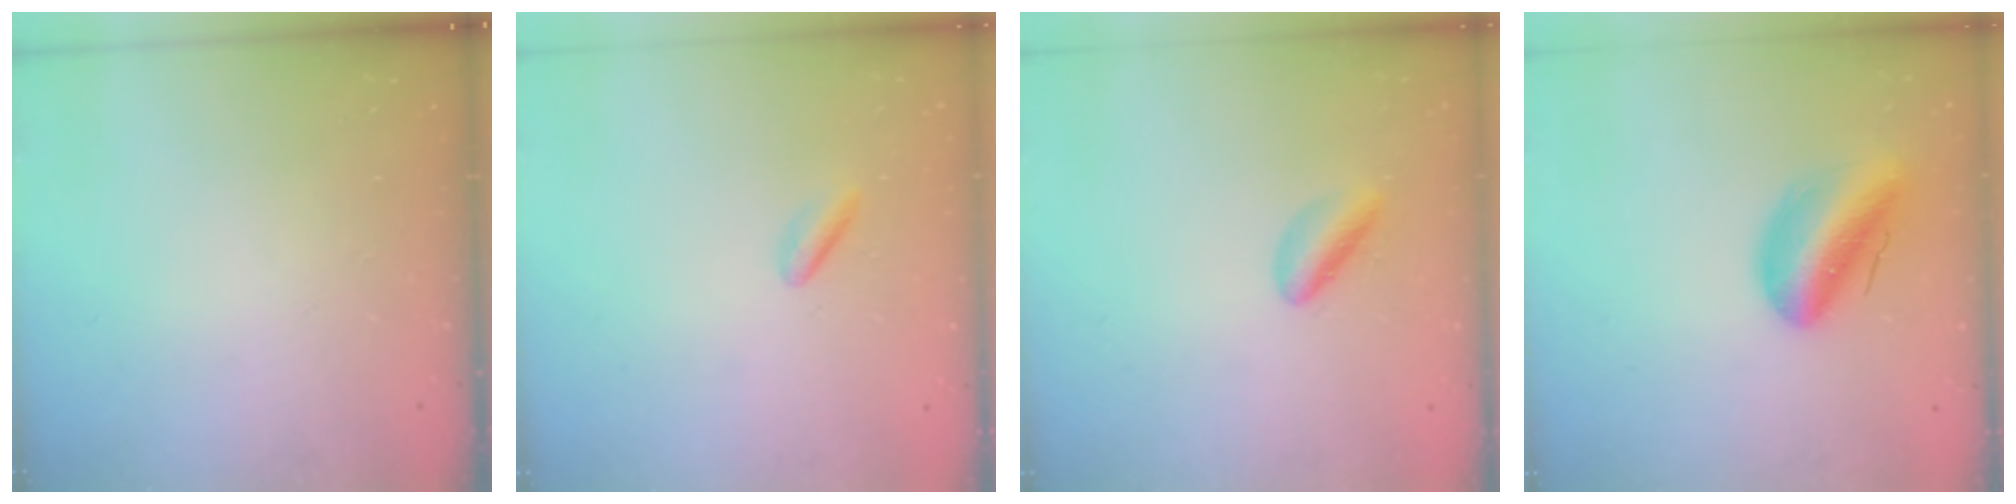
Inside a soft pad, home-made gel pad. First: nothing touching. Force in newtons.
{"total": 1.5, "press": 1.1, "slide": 0.9}
{"total": 4.9, "press": 4.6, "slide": 1.5}
{"total": 13.4, "press": 12.9, "slide": 3.6}